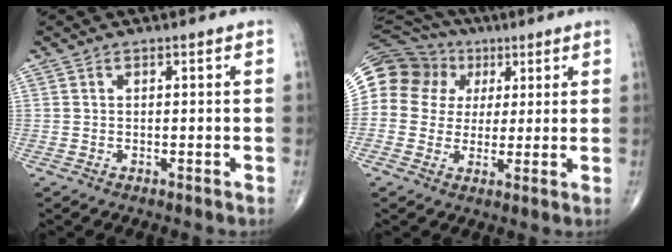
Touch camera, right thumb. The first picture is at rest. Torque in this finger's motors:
{"motor_torque": [0.85, 0.85, 0.22, -0.14, 0.03]}